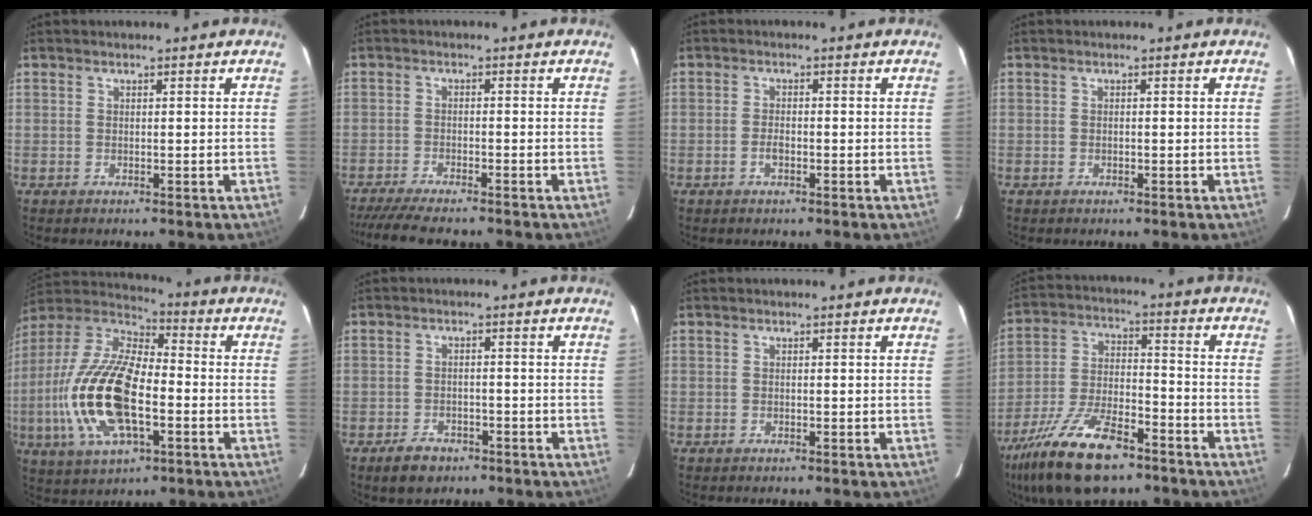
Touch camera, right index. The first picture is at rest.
{"total": 8.7, "force": [-7.5, 0.8, 4.2], "torque": [-0.100, -0.022, -0.127]}
{"total": 1.9, "force": [-0.8, 1.0, 1.5], "torque": [-0.031, 0.001, -0.014]}
{"total": 0.0}
{"total": 21.0, "force": [-4.4, 9.1, 18.4], "torque": [-0.395, -0.009, -0.084]}
{"total": 4.9, "force": [-3.3, 3.1, 1.9], "torque": [-0.046, 0.006, -0.046]}
{"total": 0.0}
{"total": 19.2, "force": [-13.1, 7.2, 12.0], "torque": [-0.251, -0.030, -0.233]}